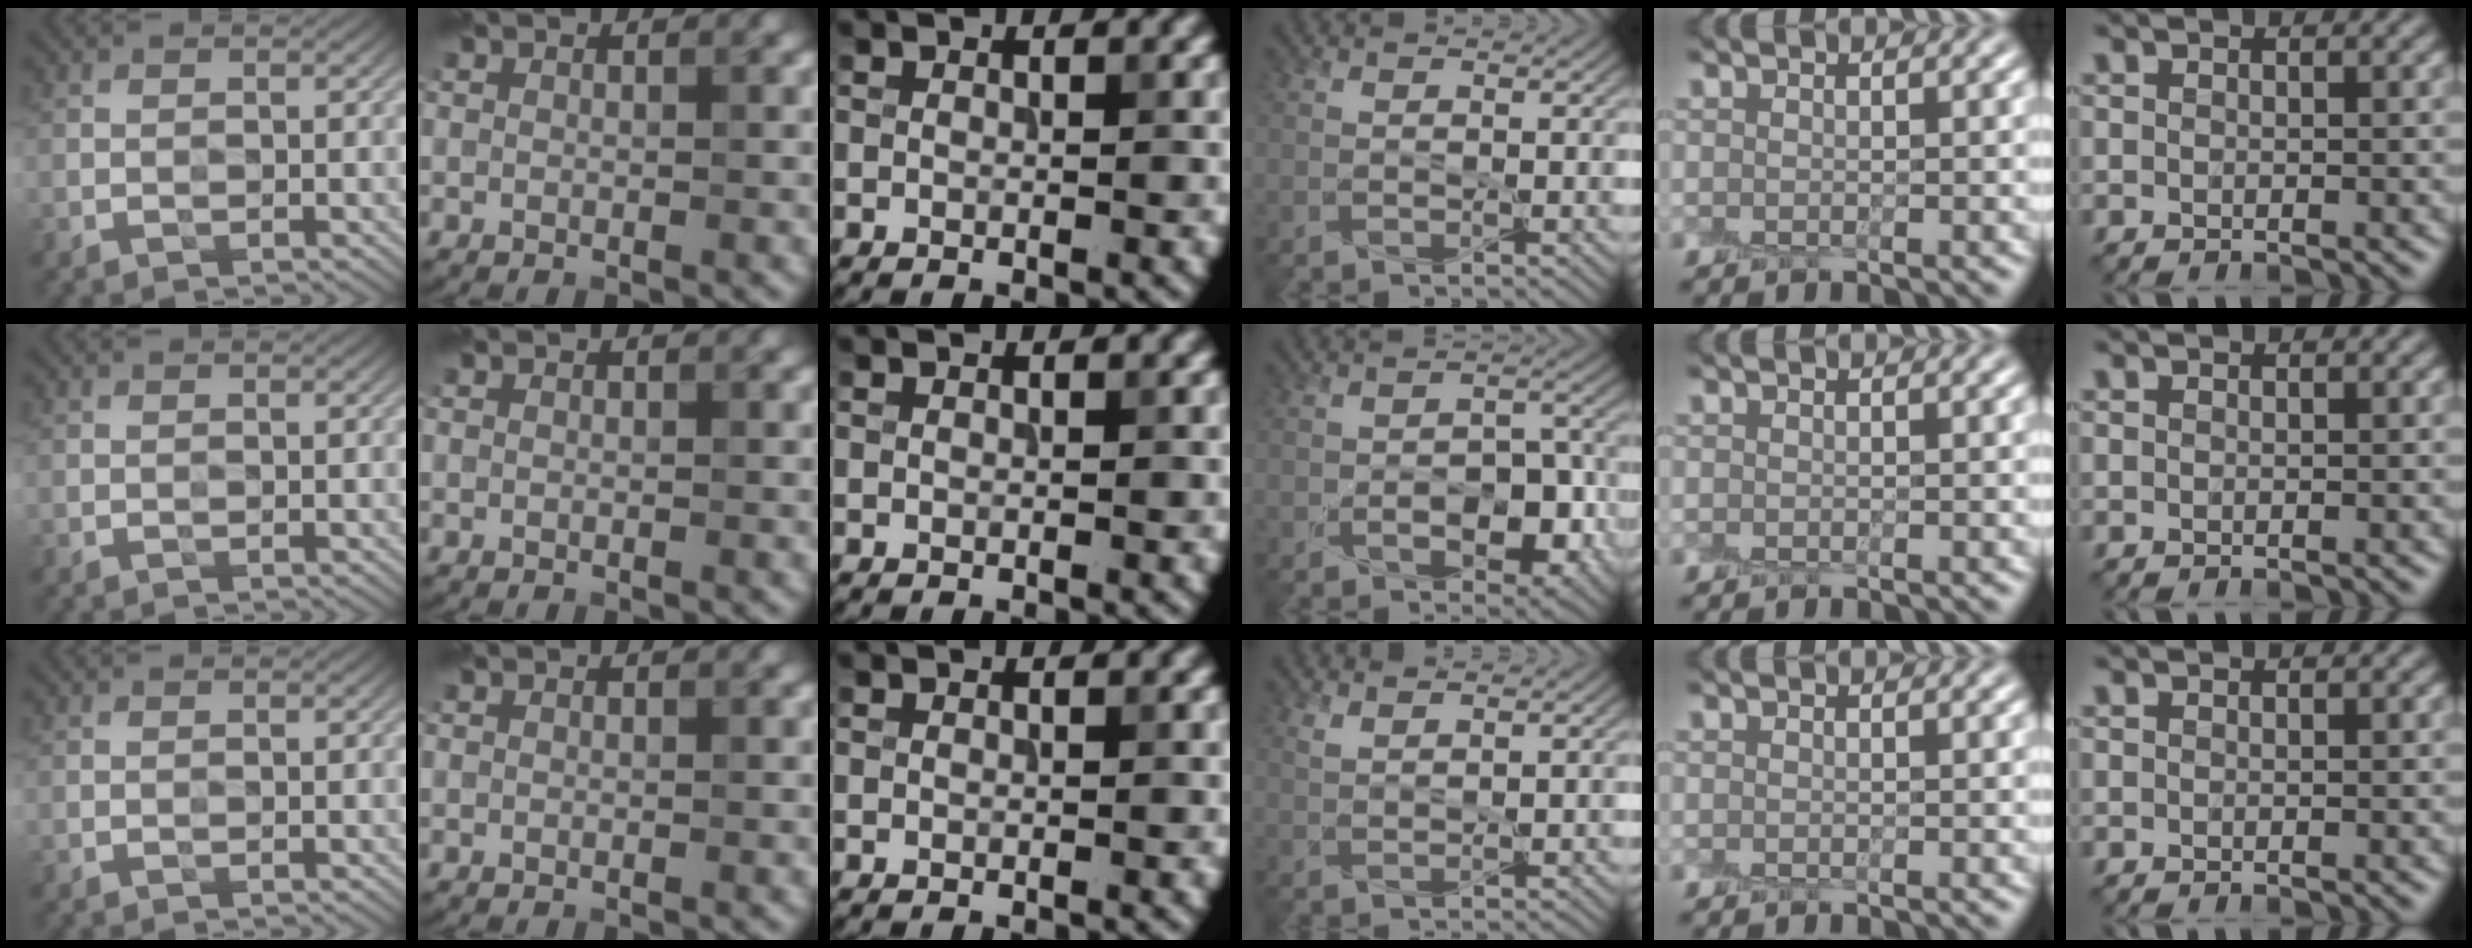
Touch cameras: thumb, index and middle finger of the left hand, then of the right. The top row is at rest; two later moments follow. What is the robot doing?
{"motion": "peel", "object": "plastic wrap"}